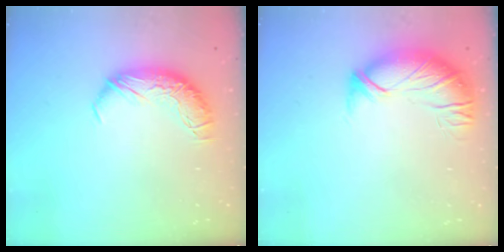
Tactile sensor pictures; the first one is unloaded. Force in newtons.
{"total": 2.9, "press": 1.4, "slide": 2.5}